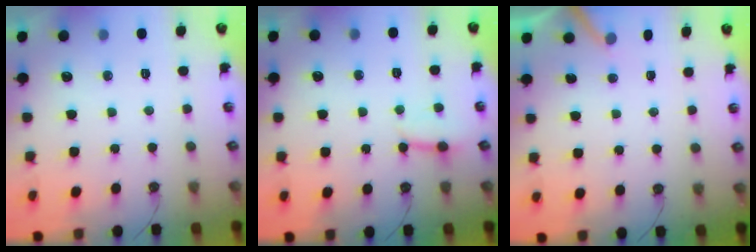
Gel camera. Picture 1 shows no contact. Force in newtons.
{"total": 3.3, "press": 3.3, "slide": 0.4}
{"total": 2.5, "press": 2.5, "slide": 0.2}